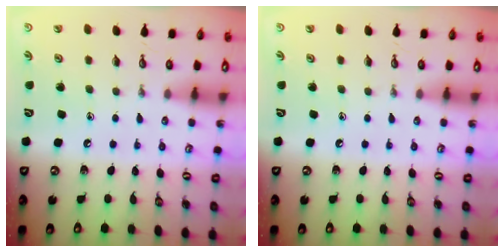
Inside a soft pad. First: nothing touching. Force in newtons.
{"total": 0.0}